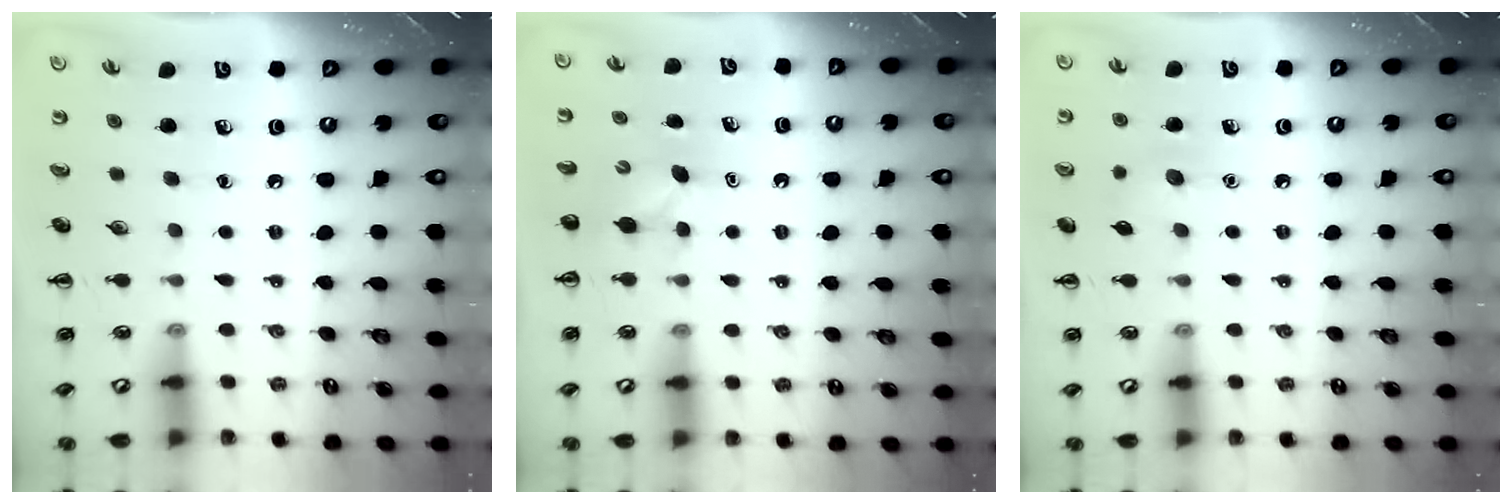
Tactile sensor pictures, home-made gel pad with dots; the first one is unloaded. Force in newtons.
{"total": 3.5, "press": 3.4, "slide": 0.8}
{"total": 6.0, "press": 5.8, "slide": 1.4}